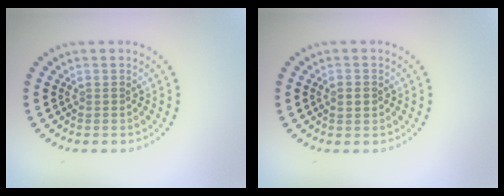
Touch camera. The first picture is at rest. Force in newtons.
{"total": 1.0, "press": 1.0, "slide": 0.1}